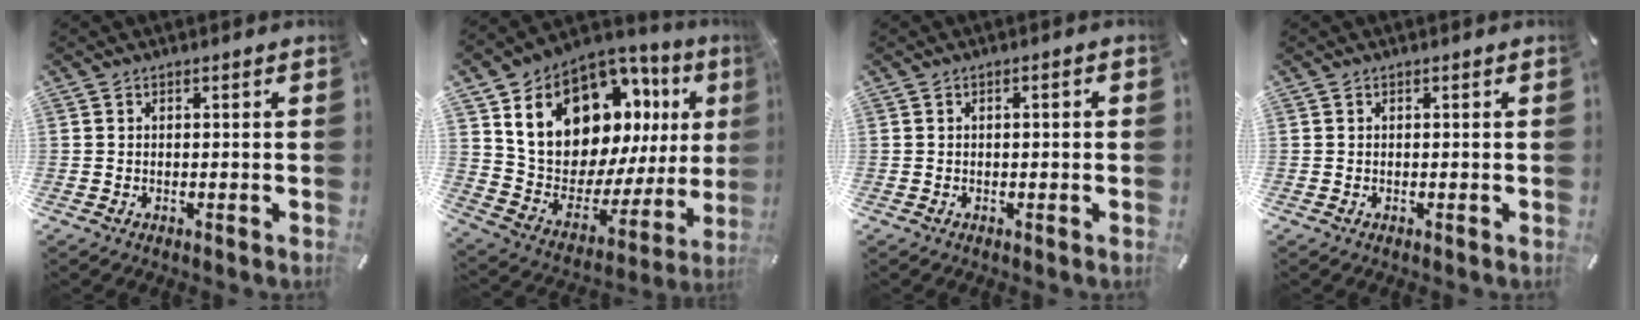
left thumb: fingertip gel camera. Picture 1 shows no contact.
{"total": 21.2, "force": [11.1, 12.9, 12.8], "torque": [-0.216, -0.074, 0.210]}
{"total": 1.3, "force": [-0.2, 0.5, 1.2], "torque": [-0.021, 0.002, -0.004]}
{"total": 0.0}